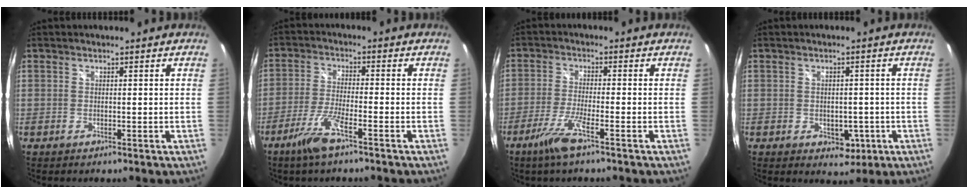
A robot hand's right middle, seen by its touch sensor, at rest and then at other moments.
{"total": 7.1, "force": [-4.7, 0.6, 5.3], "torque": [-0.122, -0.009, -0.092]}
{"total": 6.4, "force": [-4.1, 0.0, 4.8], "torque": [-0.113, -0.012, -0.081]}
{"total": 4.7, "force": [-1.5, 3.5, 2.8], "torque": [-0.042, -0.002, -0.011]}